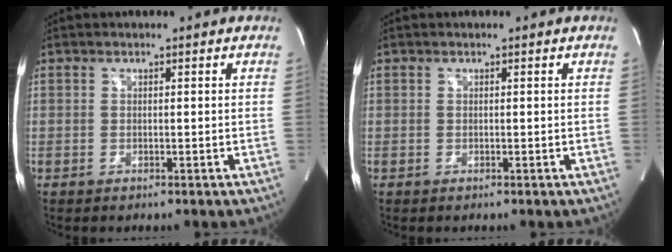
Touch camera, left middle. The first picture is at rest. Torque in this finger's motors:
{"motor_torque": [0.02, 0.00, -0.08, 0.00]}